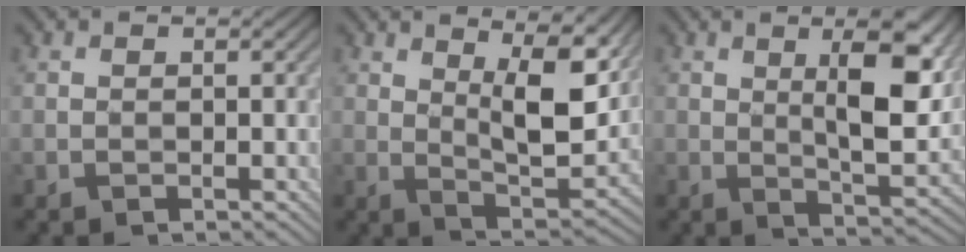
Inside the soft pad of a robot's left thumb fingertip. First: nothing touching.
{"total": 11.1, "force": [5.6, 3.8, 8.9], "torque": [-0.163, -0.006, 0.090]}
{"total": 10.4, "force": [3.4, 3.4, 9.2], "torque": [-0.153, -0.005, 0.054]}